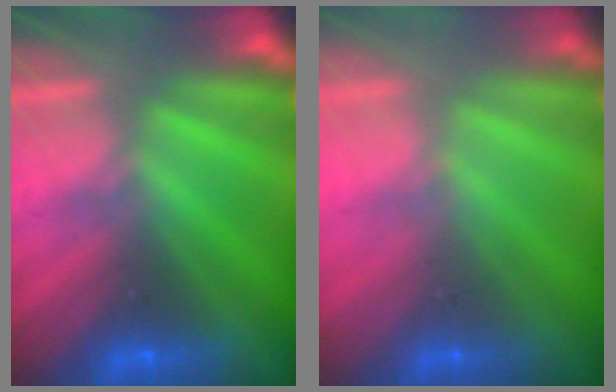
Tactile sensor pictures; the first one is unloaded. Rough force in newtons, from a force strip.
{"total": 2.1}